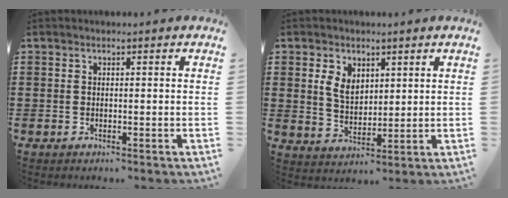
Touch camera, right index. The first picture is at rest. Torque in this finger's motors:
{"motor_torque": [0.31, 0.31, 0.17, 0.10]}